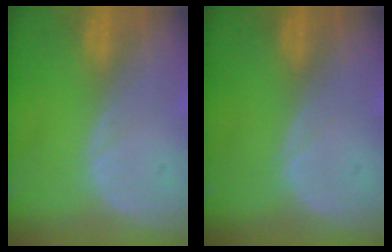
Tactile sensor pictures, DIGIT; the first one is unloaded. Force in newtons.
{"total": 0.0}